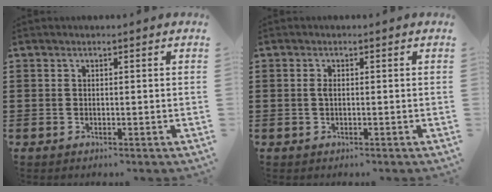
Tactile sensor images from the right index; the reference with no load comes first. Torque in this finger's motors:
{"motor_torque": [0.40, -0.22, 0.01, 0.04]}